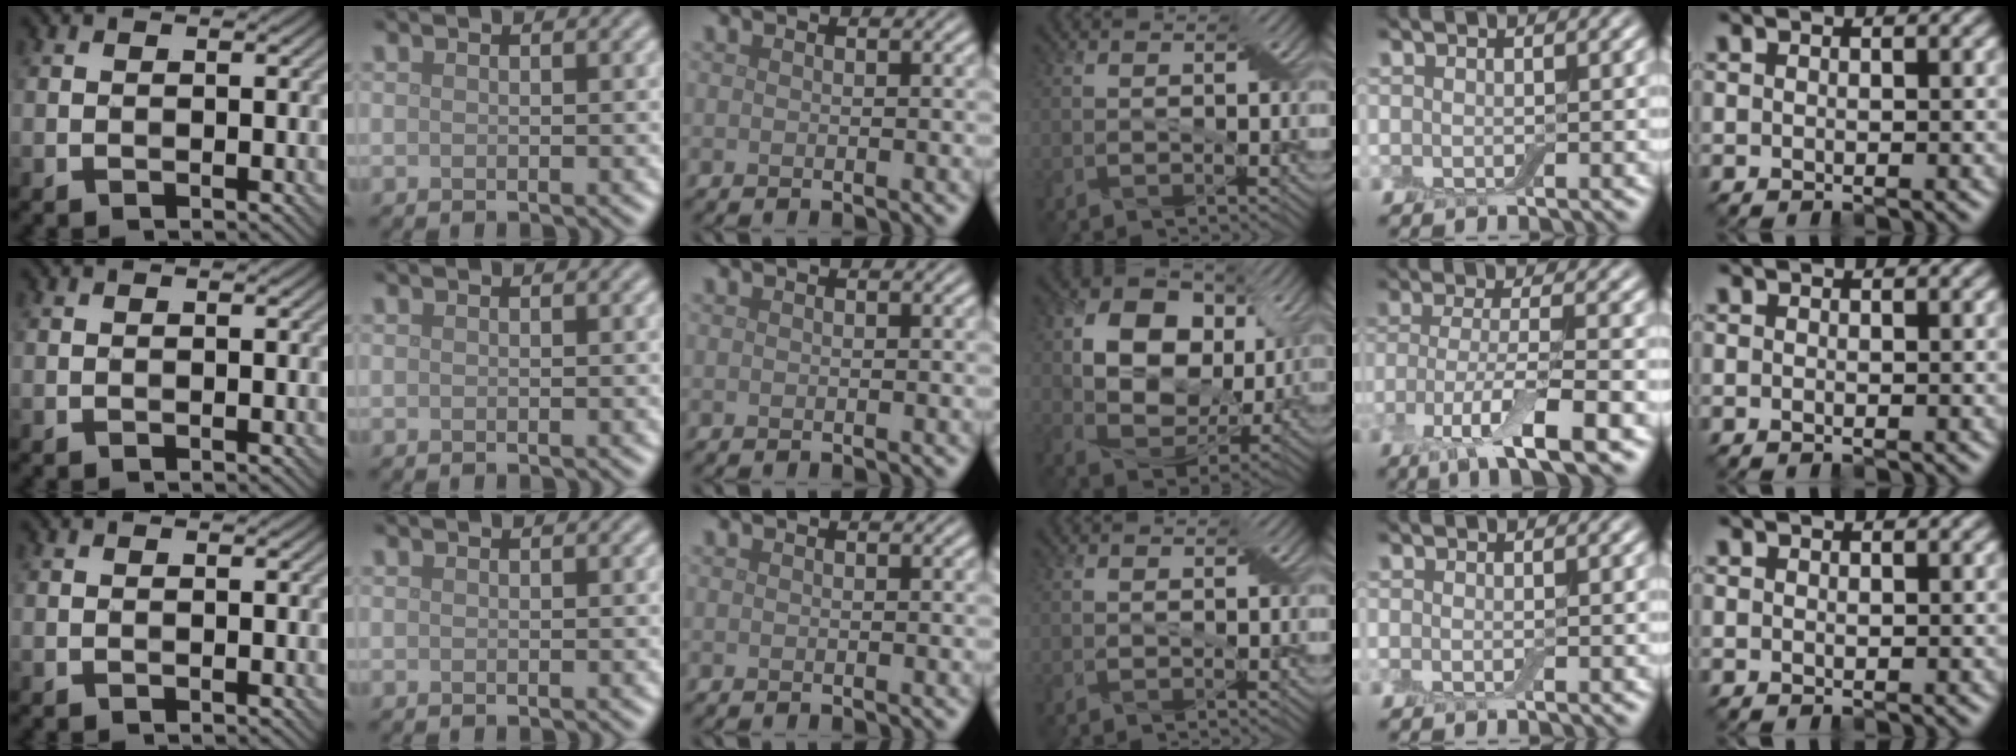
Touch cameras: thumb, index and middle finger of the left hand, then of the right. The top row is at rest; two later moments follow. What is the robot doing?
{"motion": "wipe", "object": "dish"}